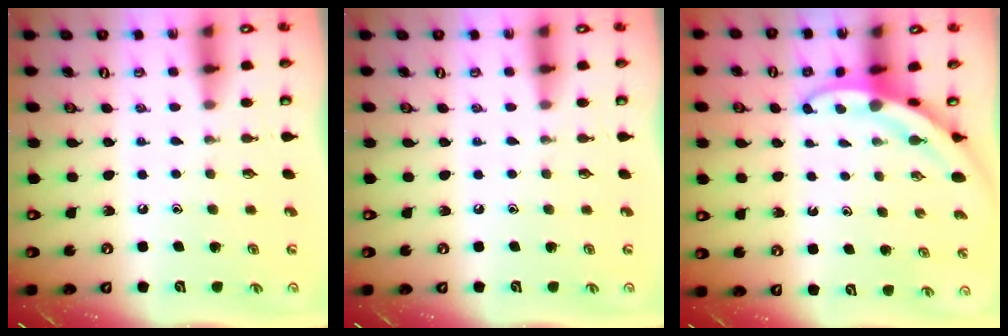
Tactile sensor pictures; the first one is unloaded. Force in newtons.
{"total": 0.0}
{"total": 3.6, "press": 3.5, "slide": 0.4}